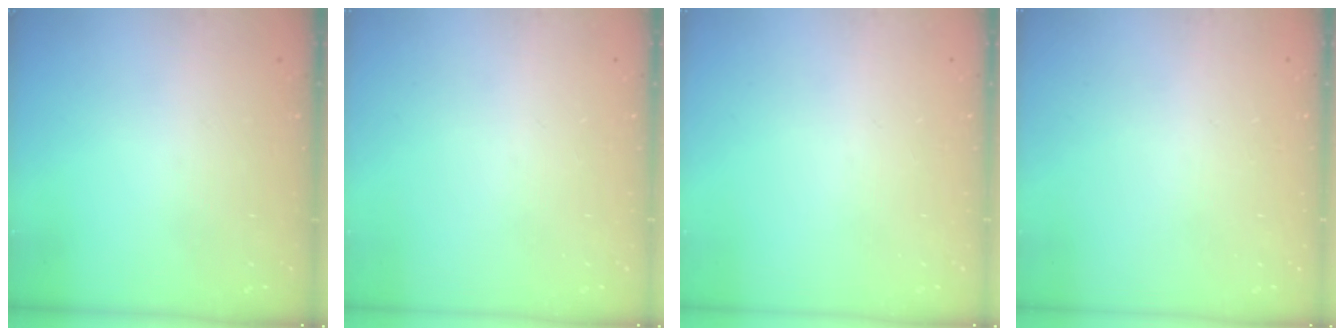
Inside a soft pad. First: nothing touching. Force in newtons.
{"total": 0.0}
{"total": 0.0}
{"total": 2.6, "press": 2.6, "slide": 0.2}